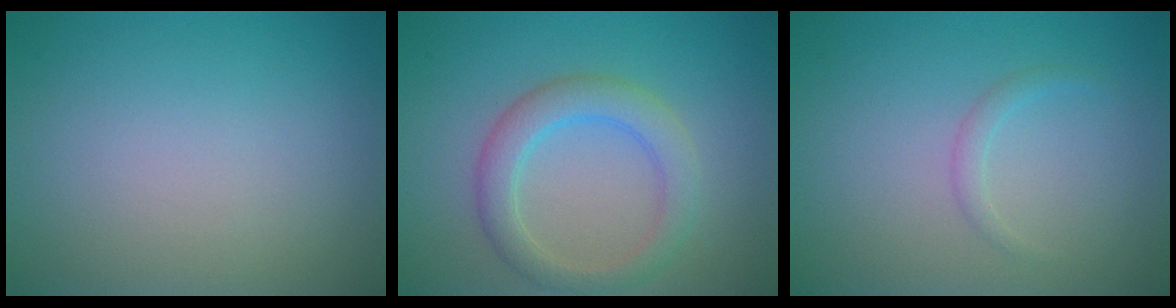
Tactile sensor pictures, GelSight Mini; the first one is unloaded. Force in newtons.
{"total": 3.7, "press": 3.7, "slide": 0.3}
{"total": 0.9, "press": 0.9, "slide": 0.1}